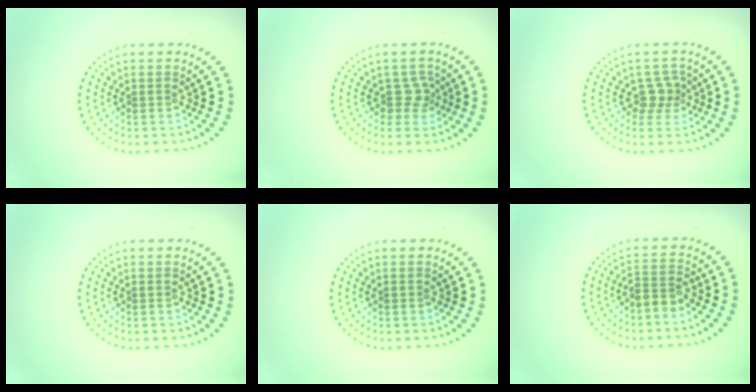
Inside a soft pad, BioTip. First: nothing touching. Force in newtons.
{"total": 1.8, "press": 1.4, "slide": 1.2}
{"total": 2.1, "press": 1.6, "slide": 1.4}
{"total": 0.0}
{"total": 0.0}
{"total": 2.1, "press": 1.7, "slide": 1.2}